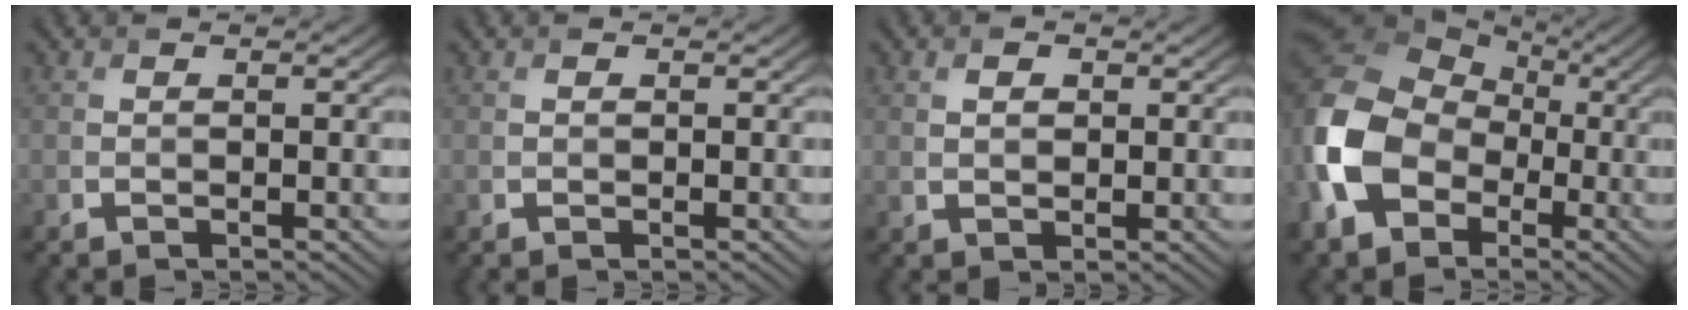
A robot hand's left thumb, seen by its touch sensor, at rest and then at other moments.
{"total": 0.0}
{"total": 1.9, "force": [0.6, 1.2, 1.4], "torque": [-0.022, -0.006, 0.014]}
{"total": 13.9, "force": [-2.8, 10.4, 8.7], "torque": [-0.234, -0.020, -0.061]}